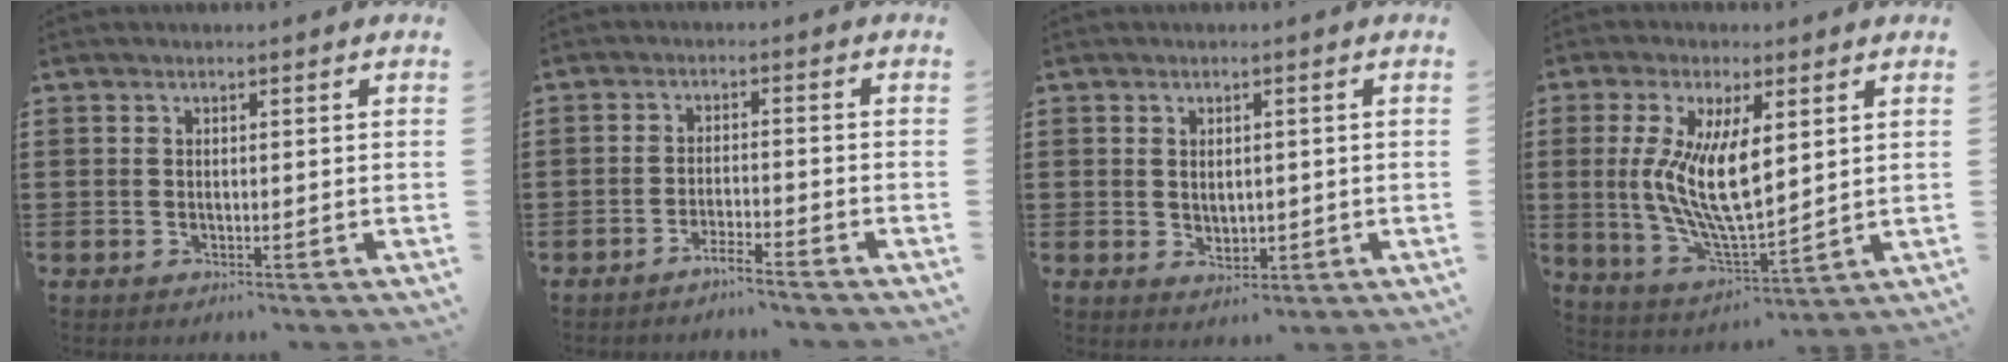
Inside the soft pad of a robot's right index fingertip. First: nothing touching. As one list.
[{"total": 2.9, "force": [-2.7, -0.4, 1.0], "torque": [-0.027, -0.003, -0.056]}, {"total": 1.8, "force": [0.5, 1.4, 1.1], "torque": [-0.016, 0.003, 0.007]}, {"total": 10.7, "force": [1.8, 4.0, 9.7], "torque": [-0.198, 0.000, 0.032]}]